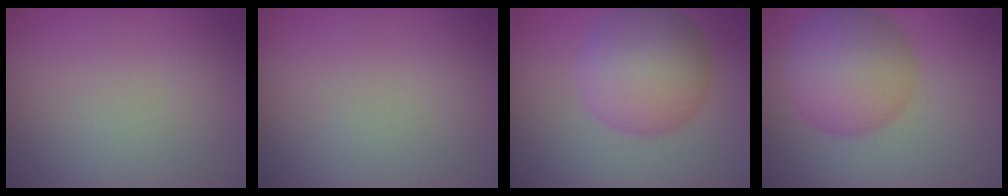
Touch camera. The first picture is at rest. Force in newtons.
{"total": 0.0}
{"total": 7.8, "press": 7.8, "slide": 0.2}
{"total": 7.4, "press": 7.4, "slide": 0.1}